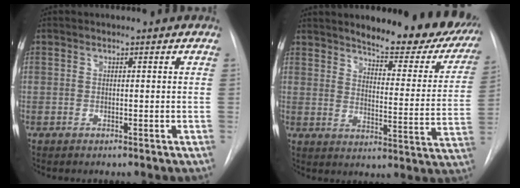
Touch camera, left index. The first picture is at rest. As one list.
[{"total": 19.7, "force": [17.2, 4.8, 8.4], "torque": [-0.085, -0.053, 0.199]}]